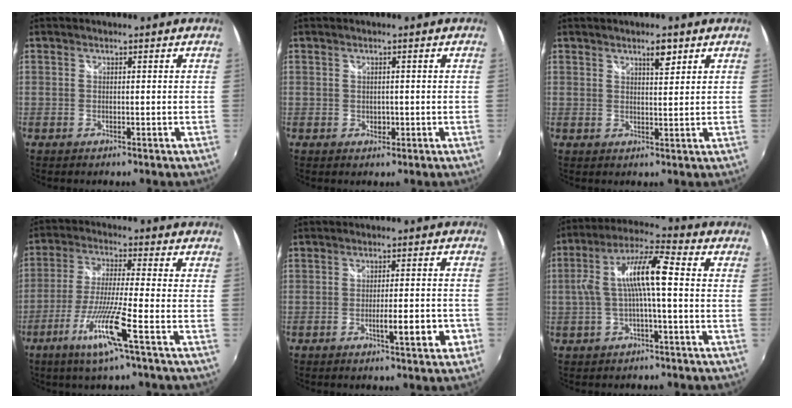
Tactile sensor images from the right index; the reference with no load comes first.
{"total": 1.3, "force": [-0.1, 1.1, 0.7], "torque": [-0.009, -0.001, 0.000]}
{"total": 3.1, "force": [2.0, 0.9, 2.2], "torque": [-0.031, 0.004, 0.033]}
{"total": 11.4, "force": [-5.5, -0.8, 9.9], "torque": [-0.212, -0.014, -0.108]}
{"total": 6.7, "force": [-2.8, 0.9, 6.0], "torque": [-0.094, -0.009, -0.039]}
{"total": 10.6, "force": [-0.4, 1.7, 10.5], "torque": [-0.206, 0.020, -0.007]}